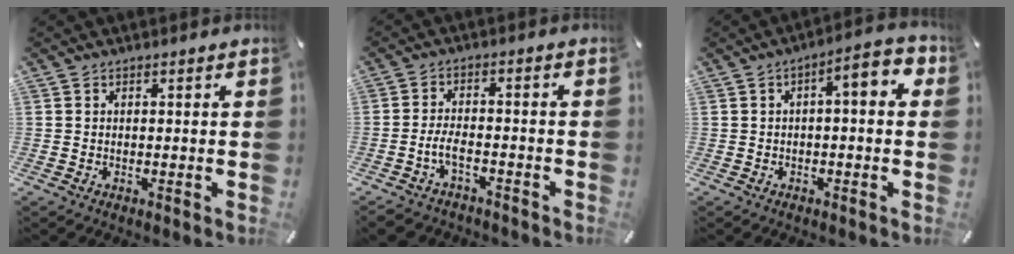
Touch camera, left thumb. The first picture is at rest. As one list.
[{"total": 5.0, "force": [-2.8, 2.3, 3.5], "torque": [-0.078, 0.011, -0.056]}, {"total": 6.2, "force": [0.8, 2.0, 5.8], "torque": [-0.085, -0.008, 0.008]}]